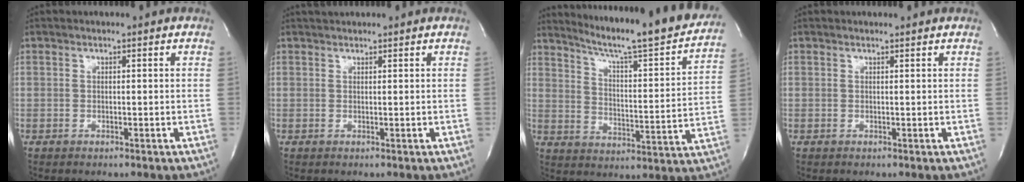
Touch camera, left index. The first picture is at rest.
{"total": 1.4, "force": [1.3, 0.3, 0.3], "torque": [-0.010, 0.015, 0.024]}
{"total": 23.1, "force": [20.8, 0.7, 10.0], "torque": [-0.154, -0.063, 0.274]}
{"total": 0.7, "force": [0.7, -0.1, -0.1], "torque": [-0.008, -0.003, 0.008]}